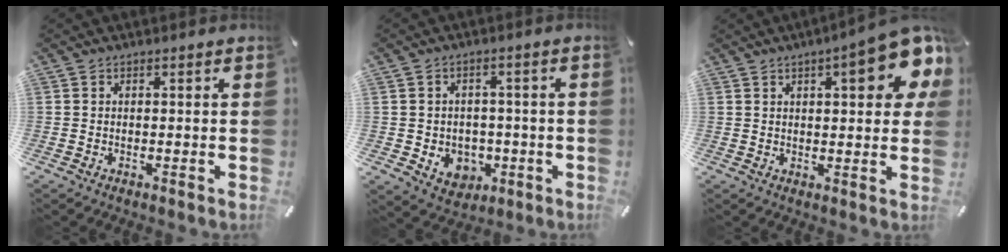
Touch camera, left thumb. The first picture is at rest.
{"total": 6.2, "force": [-0.9, 5.7, 2.1], "torque": [-0.027, 0.001, -0.014]}
{"total": 13.8, "force": [6.6, 4.3, 11.4], "torque": [-0.146, -0.032, 0.103]}